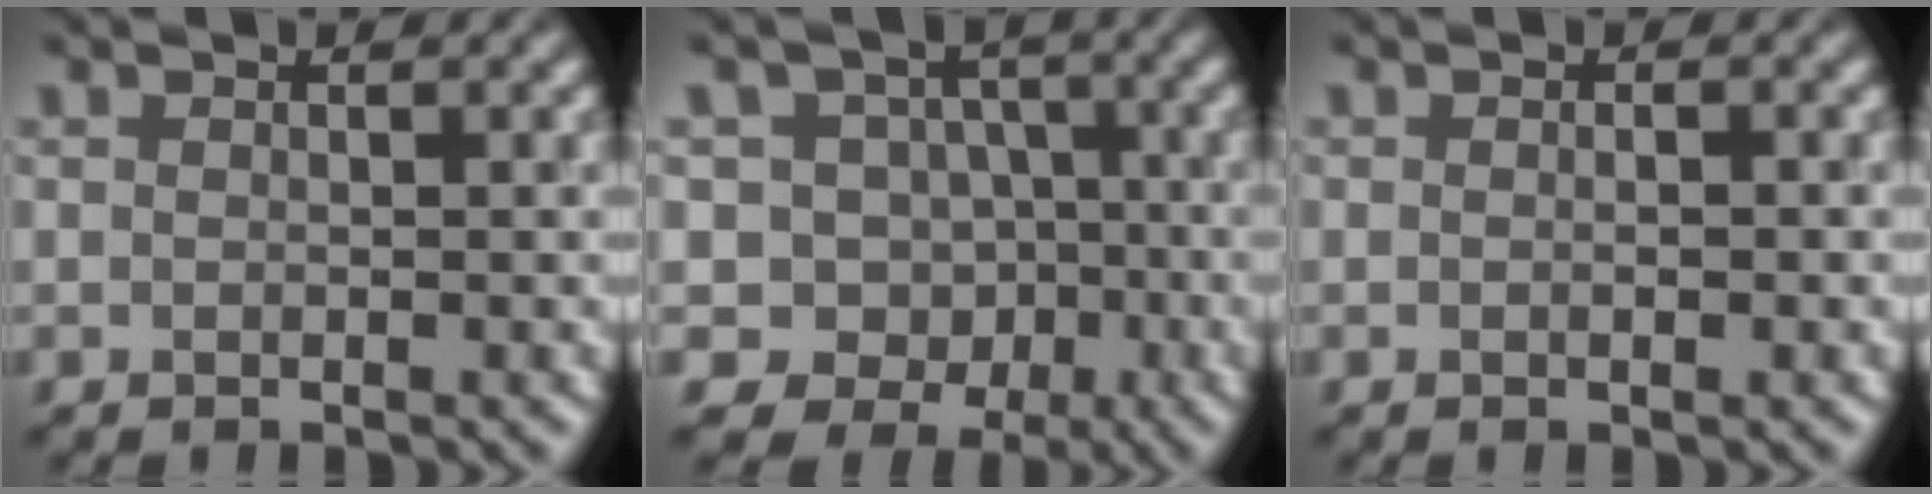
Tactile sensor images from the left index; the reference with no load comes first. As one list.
[{"total": 8.1, "force": [-2.8, 7.4, 1.7], "torque": [0.000, 0.018, -0.063]}, {"total": 1.0, "force": [0.1, 0.5, 0.9], "torque": [0.002, -0.003, -0.004]}]